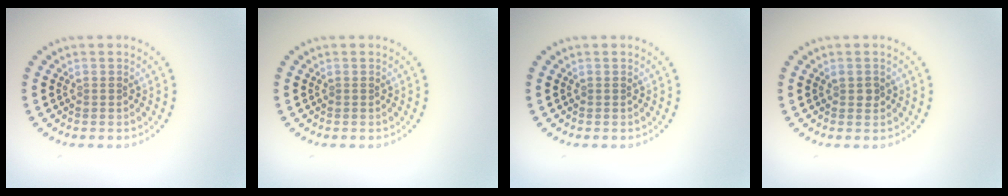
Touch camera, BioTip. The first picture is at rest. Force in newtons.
{"total": 0.0}
{"total": 0.0}
{"total": 0.9, "press": 0.9, "slide": 0.1}